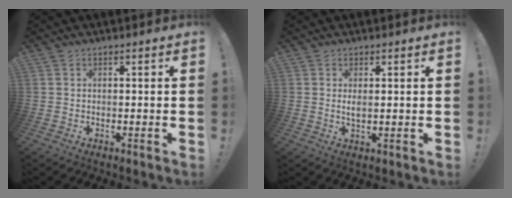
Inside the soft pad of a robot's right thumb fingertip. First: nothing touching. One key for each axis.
{"total": 2.1, "fx": 0.7, "fy": 0.6, "fz": 1.9, "tx": -0.032, "ty": -0.004, "tz": 0.010}